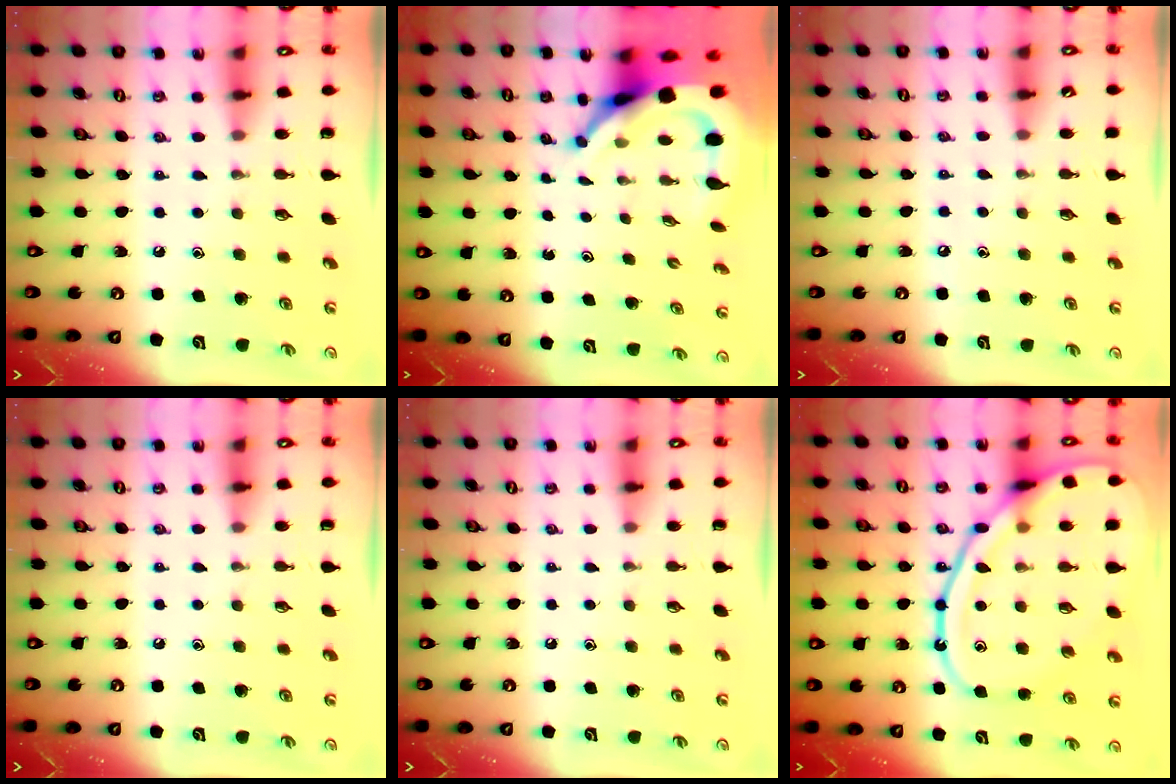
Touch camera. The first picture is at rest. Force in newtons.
{"total": 9.1, "press": 9.0, "slide": 1.2}
{"total": 2.5, "press": 2.4, "slide": 0.4}
{"total": 0.0}
{"total": 0.0}
{"total": 19.6, "press": 19.5, "slide": 1.9}